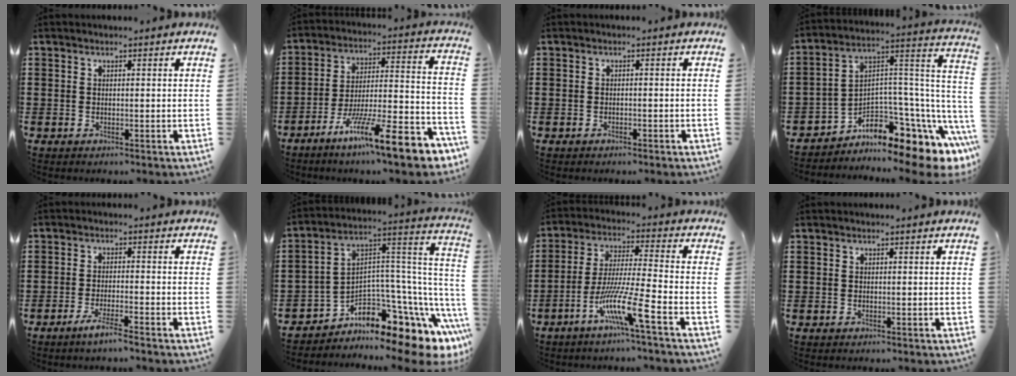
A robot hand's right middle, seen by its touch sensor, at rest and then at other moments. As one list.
[{"total": 13.9, "force": [-10.2, 1.7, 9.2], "torque": [-0.130, 0.028, -0.180]}, {"total": 1.3, "force": [-1.2, 0.4, 0.2], "torque": [-0.008, 0.001, -0.025]}, {"total": 5.8, "force": [-4.1, 2.8, 3.0], "torque": [-0.078, -0.051, -0.088]}, {"total": 3.6, "force": [-2.9, -0.1, 2.2], "torque": [-0.043, -0.002, -0.055]}, {"total": 6.7, "force": [-4.4, 3.2, 4.0], "torque": [-0.093, -0.044, -0.096]}, {"total": 10.5, "force": [-6.1, 0.7, 8.5], "torque": [-0.172, -0.006, -0.119]}, {"total": 0.0}]